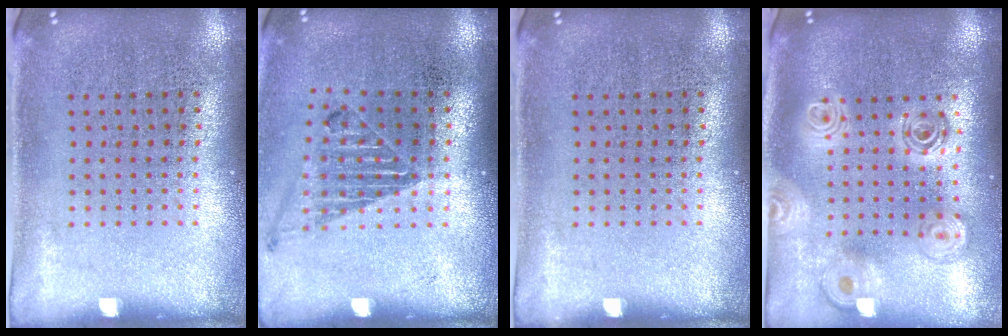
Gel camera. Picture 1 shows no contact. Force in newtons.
{"total": 1.1, "press": 1.1, "slide": 0.2}
{"total": 0.0}
{"total": 2.1, "press": 1.7, "slide": 1.3}